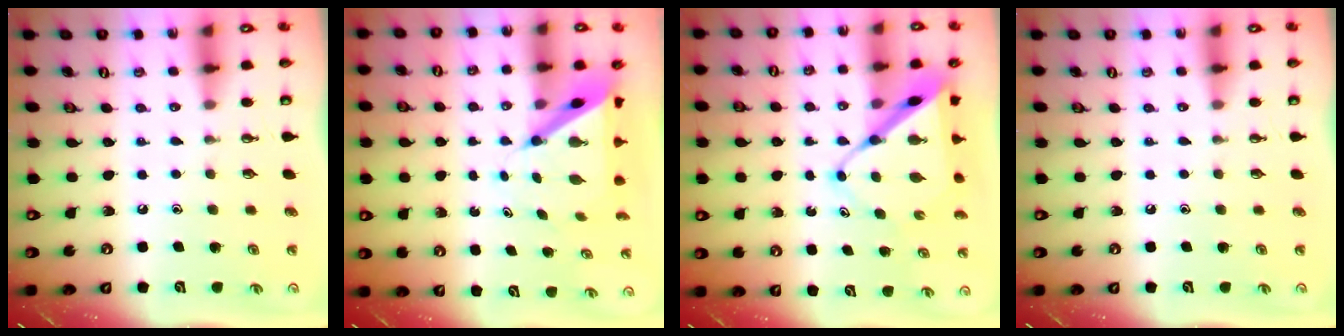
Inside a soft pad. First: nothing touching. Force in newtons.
{"total": 6.8, "press": 6.7, "slide": 0.6}
{"total": 10.8, "press": 10.8, "slide": 0.9}
{"total": 0.0}